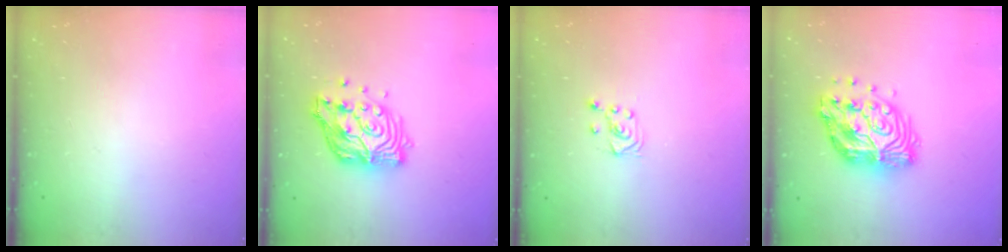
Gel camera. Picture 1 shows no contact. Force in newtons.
{"total": 14.1, "press": 14.0, "slide": 1.3}
{"total": 3.5, "press": 3.4, "slide": 0.8}
{"total": 15.1, "press": 15.0, "slide": 1.1}